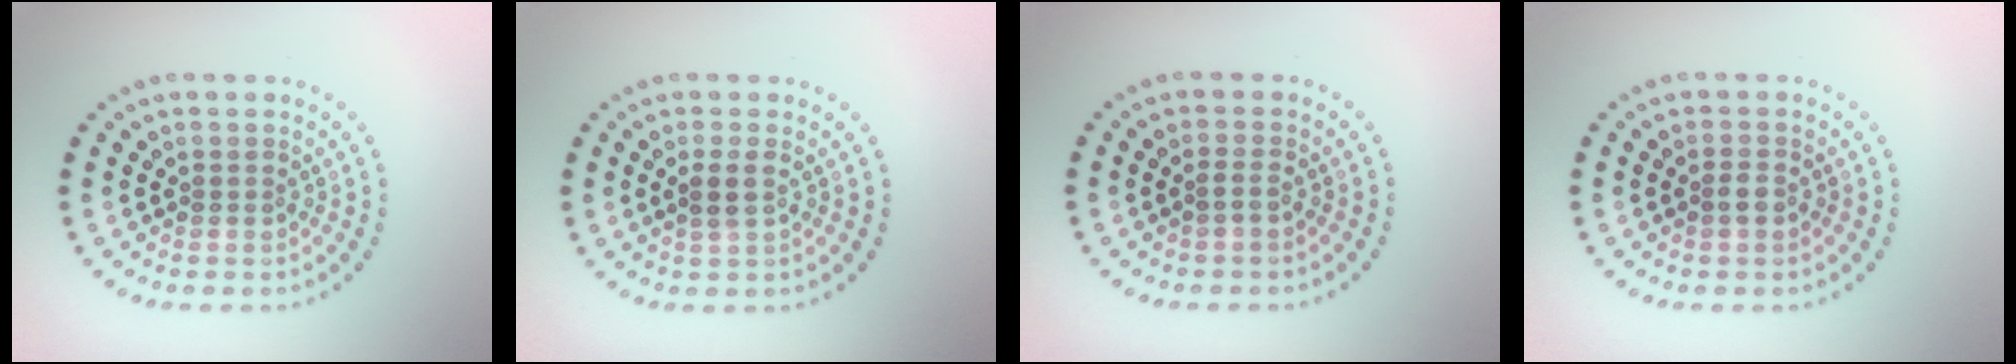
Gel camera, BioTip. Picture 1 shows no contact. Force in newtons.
{"total": 1.4, "press": 1.3, "slide": 0.7}
{"total": 0.6, "press": 0.3, "slide": 0.6}
{"total": 1.1, "press": 1.0, "slide": 0.4}